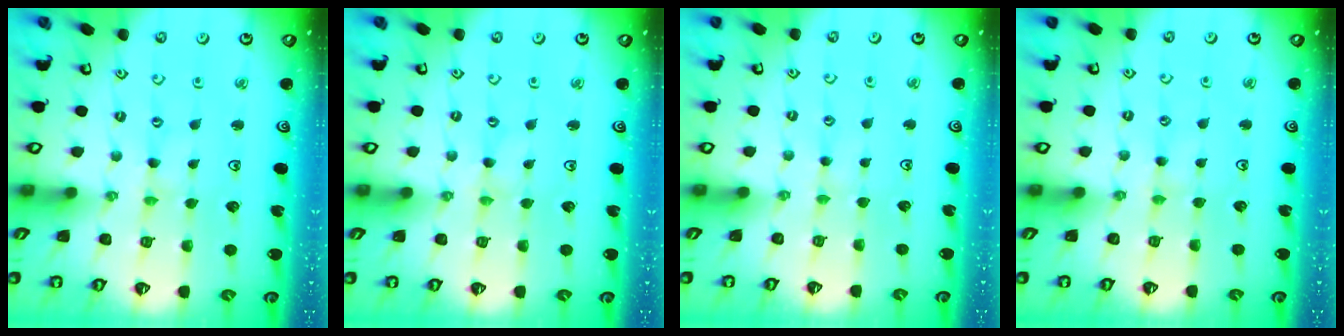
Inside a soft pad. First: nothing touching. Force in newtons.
{"total": 0.0}
{"total": 2.1, "press": 2.1, "slide": 0.3}
{"total": 2.1, "press": 2.1, "slide": 0.4}